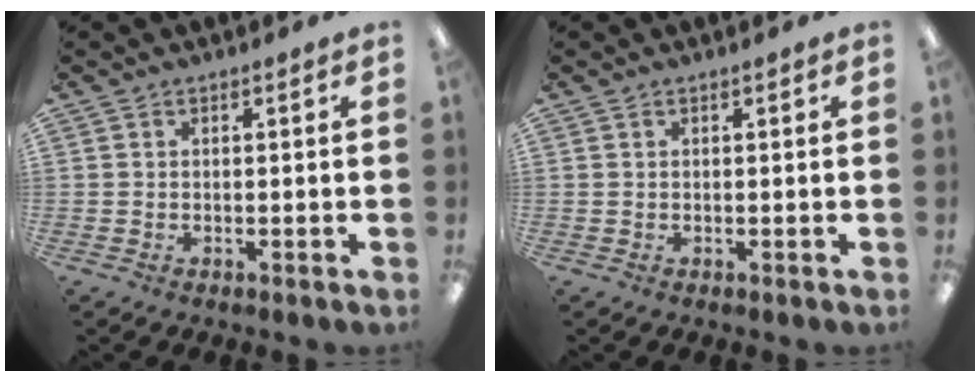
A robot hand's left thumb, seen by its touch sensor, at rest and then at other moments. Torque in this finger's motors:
{"motor_torque": [-0.12, 0.12, -0.07, 0.07, 0.00]}